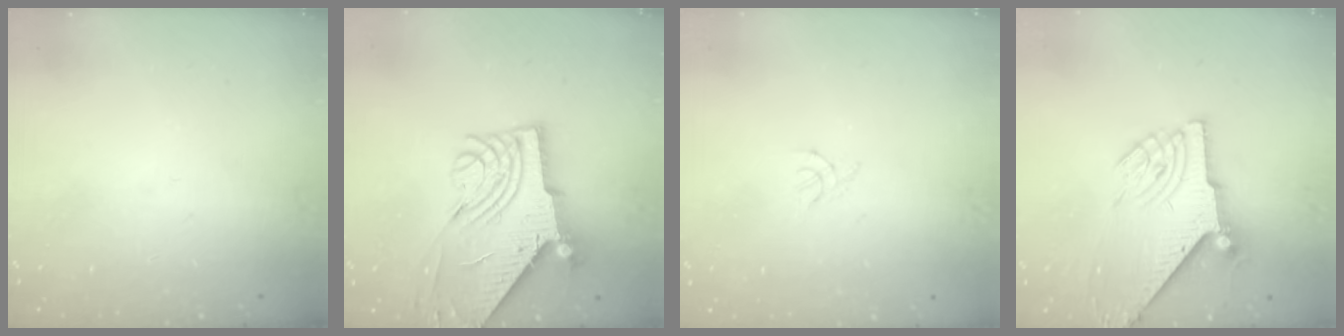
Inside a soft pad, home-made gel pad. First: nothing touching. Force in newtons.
{"total": 11.4, "press": 11.3, "slide": 1.2}
{"total": 1.3, "press": 1.2, "slide": 0.4}
{"total": 9.6, "press": 9.5, "slide": 1.0}